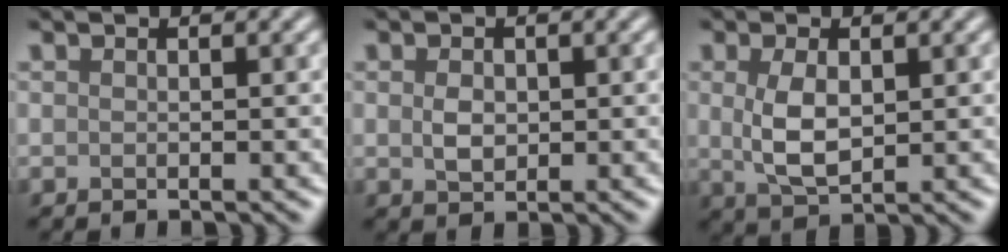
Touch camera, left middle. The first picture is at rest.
{"total": 1.9, "force": [0.1, 1.3, 1.3], "torque": [-0.027, -0.001, 0.003]}
{"total": 3.8, "force": [0.5, 2.0, 3.3], "torque": [-0.075, -0.002, 0.014]}